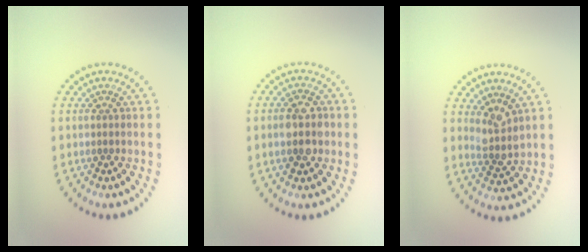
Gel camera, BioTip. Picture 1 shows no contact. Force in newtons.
{"total": 3.1, "press": 3.1, "slide": 0.2}
{"total": 2.4, "press": 1.9, "slide": 1.5}